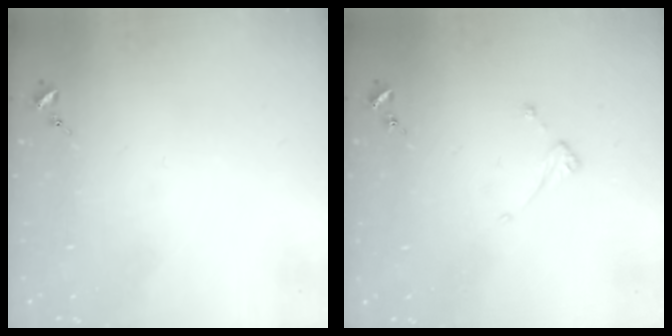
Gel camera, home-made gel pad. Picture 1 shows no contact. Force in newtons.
{"total": 3.6, "press": 3.6, "slide": 0.3}